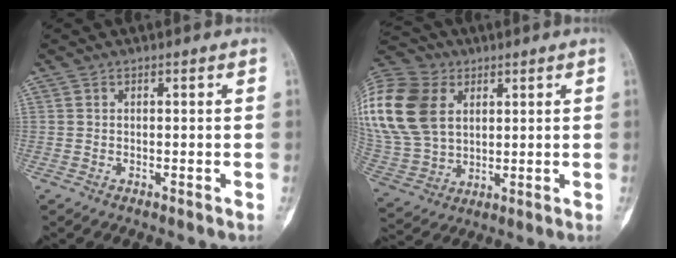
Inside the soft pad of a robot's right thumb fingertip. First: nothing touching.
{"total": 24.5, "force": [7.2, 17.7, 15.3], "torque": [-0.359, 0.021, 0.143]}